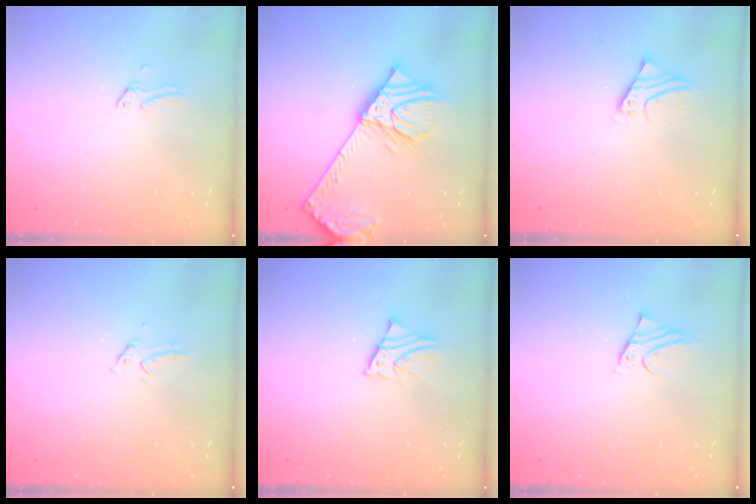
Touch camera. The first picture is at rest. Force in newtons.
{"total": 18.0, "press": 17.7, "slide": 3.2}
{"total": 1.8, "press": 1.8, "slide": 0.1}
{"total": 1.6, "press": 1.5, "slide": 0.1}
{"total": 2.3, "press": 2.3, "slide": 0.3}
{"total": 2.4, "press": 2.4, "slide": 0.1}